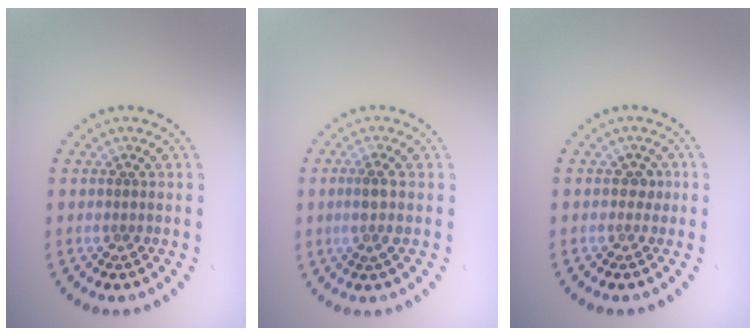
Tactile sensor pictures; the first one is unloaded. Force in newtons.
{"total": 1.5, "press": 1.2, "slide": 0.9}
{"total": 1.1, "press": 1.0, "slide": 0.3}